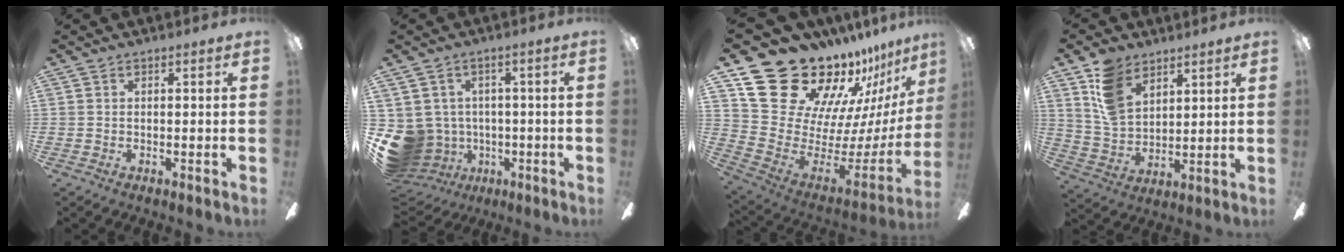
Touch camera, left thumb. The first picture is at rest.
{"total": 9.6, "force": [-2.0, 9.0, 2.7], "torque": [-0.107, 0.003, -0.031]}
{"total": 26.7, "force": [21.5, 12.5, 9.6], "torque": [-0.147, -0.162, 0.420]}
{"total": 11.3, "force": [7.3, 6.9, 5.1], "torque": [-0.108, -0.019, 0.145]}